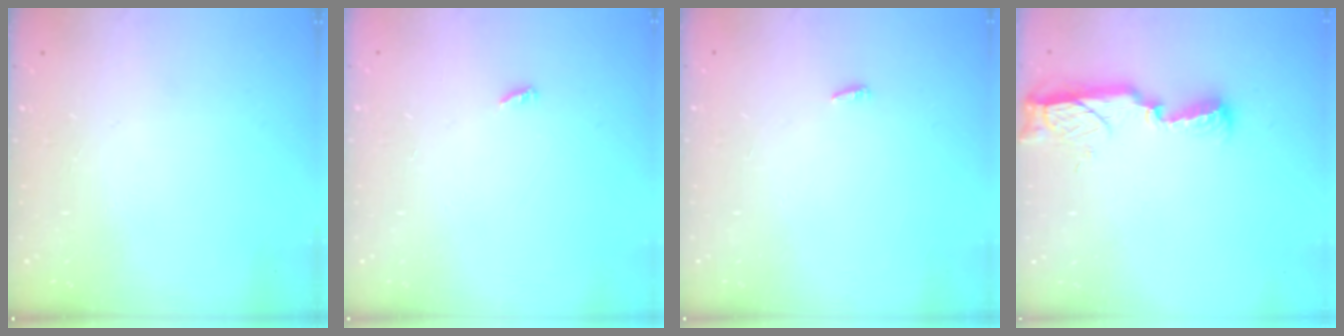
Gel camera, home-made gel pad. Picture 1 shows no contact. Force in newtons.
{"total": 2.3, "press": 2.3, "slide": 0.2}
{"total": 1.8, "press": 1.7, "slide": 0.6}
{"total": 11.7, "press": 10.4, "slide": 5.3}